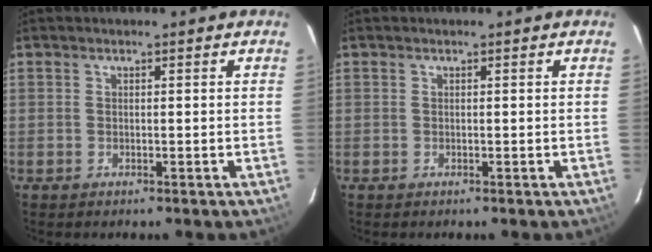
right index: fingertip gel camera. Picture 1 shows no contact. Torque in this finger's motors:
{"motor_torque": [0.00, 0.00, 0.00, 0.00]}